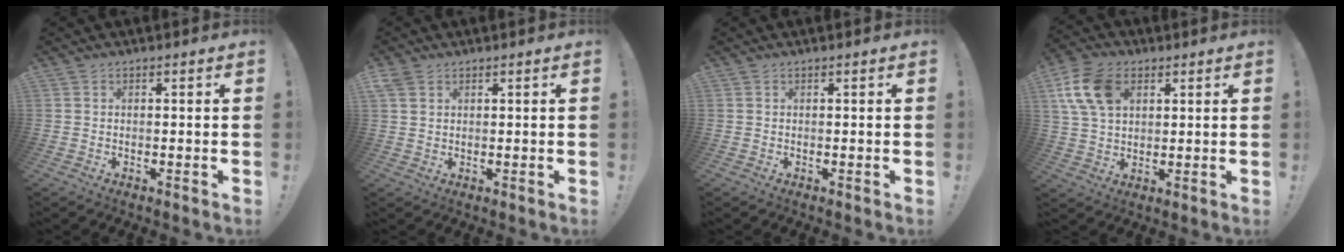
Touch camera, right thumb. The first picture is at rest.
{"total": 3.2, "force": [2.0, 2.2, 1.2], "torque": [-0.019, -0.004, 0.038]}
{"total": 0.0}
{"total": 13.2, "force": [5.0, 8.9, 8.4], "torque": [-0.166, -0.004, 0.097]}